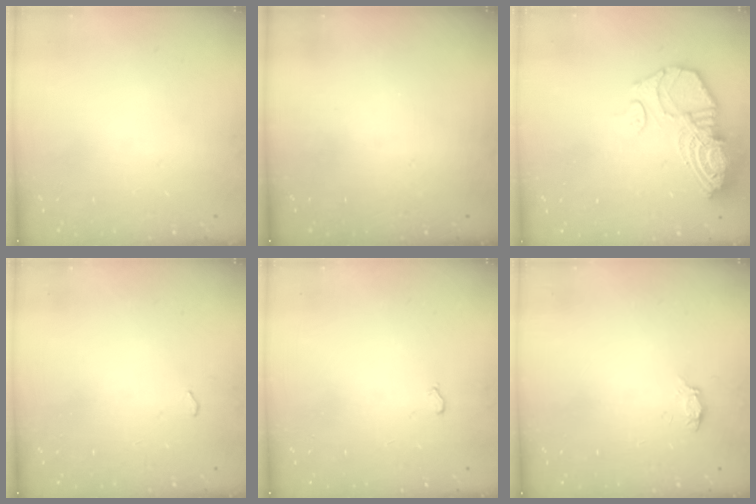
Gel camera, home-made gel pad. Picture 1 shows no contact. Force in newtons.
{"total": 0.0}
{"total": 13.5, "press": 13.4, "slide": 1.4}
{"total": 2.6, "press": 2.0, "slide": 1.7}
{"total": 3.7, "press": 2.7, "slide": 2.5}
{"total": 3.2, "press": 3.2, "slide": 0.4}